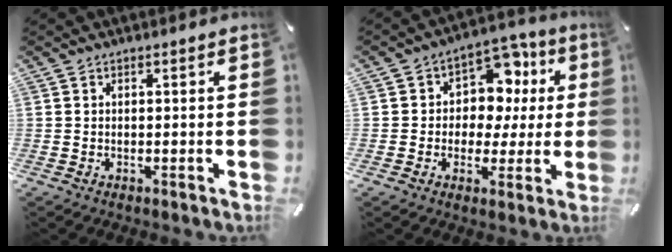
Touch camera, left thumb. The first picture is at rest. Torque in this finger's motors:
{"motor_torque": [0.32, 0.25, 0.45, 0.28, 0.02]}